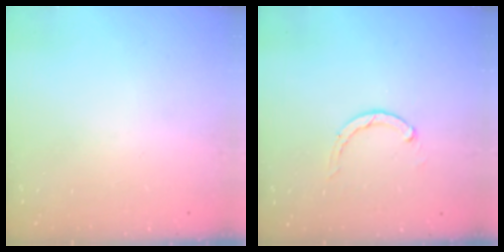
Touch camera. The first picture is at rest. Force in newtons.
{"total": 2.8, "press": 2.8, "slide": 0.5}